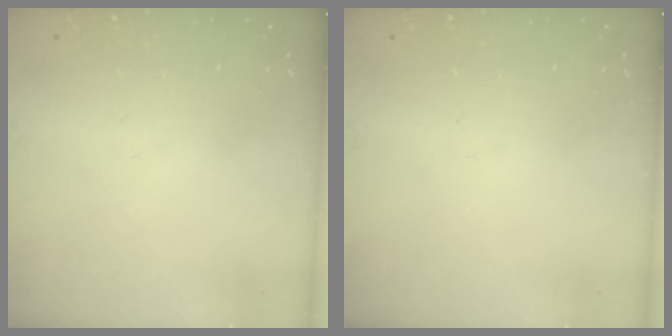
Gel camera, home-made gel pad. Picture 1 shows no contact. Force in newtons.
{"total": 0.0}